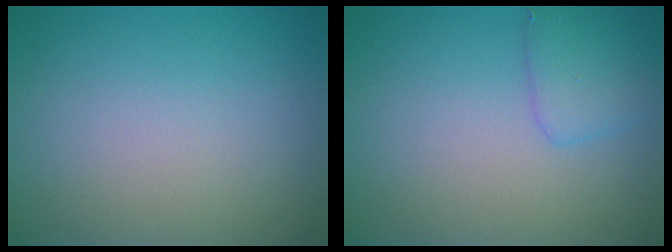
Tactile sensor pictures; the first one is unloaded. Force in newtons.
{"total": 2.2, "press": 2.2, "slide": 0.1}